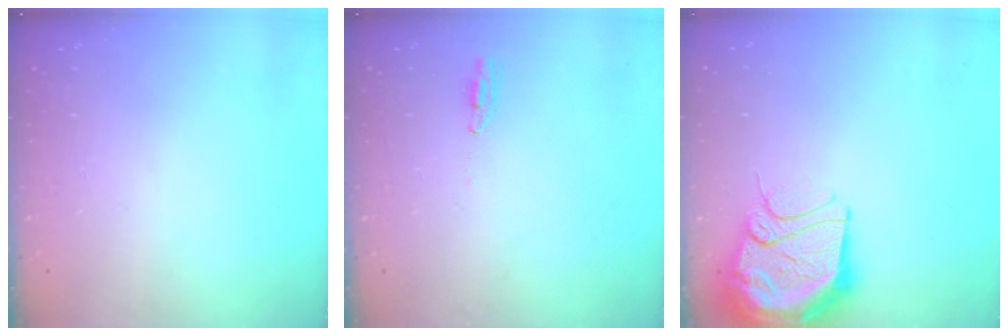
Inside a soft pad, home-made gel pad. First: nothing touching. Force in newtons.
{"total": 3.0, "press": 2.8, "slide": 1.2}
{"total": 17.9, "press": 16.5, "slide": 6.9}